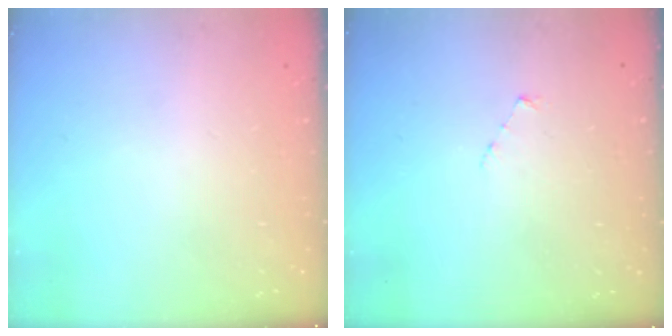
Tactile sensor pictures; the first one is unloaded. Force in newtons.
{"total": 3.7, "press": 3.7, "slide": 0.3}